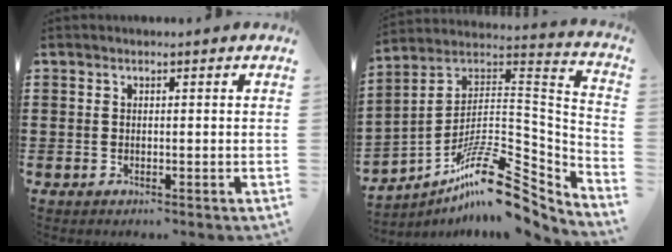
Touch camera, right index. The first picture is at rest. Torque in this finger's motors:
{"motor_torque": [-0.59, 0.19, -1.05, -0.21]}